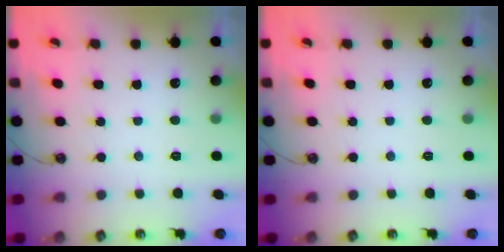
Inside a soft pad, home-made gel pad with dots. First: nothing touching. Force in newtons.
{"total": 0.0}